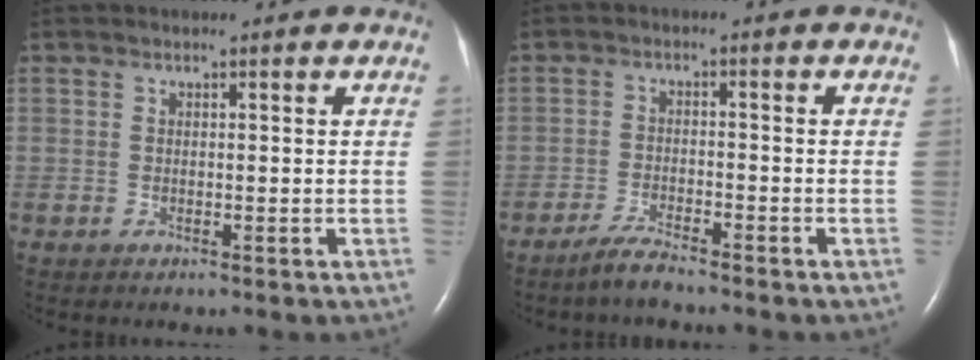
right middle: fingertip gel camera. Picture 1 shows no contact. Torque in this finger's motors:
{"motor_torque": [0.32, -0.37, 0.00, 0.02]}